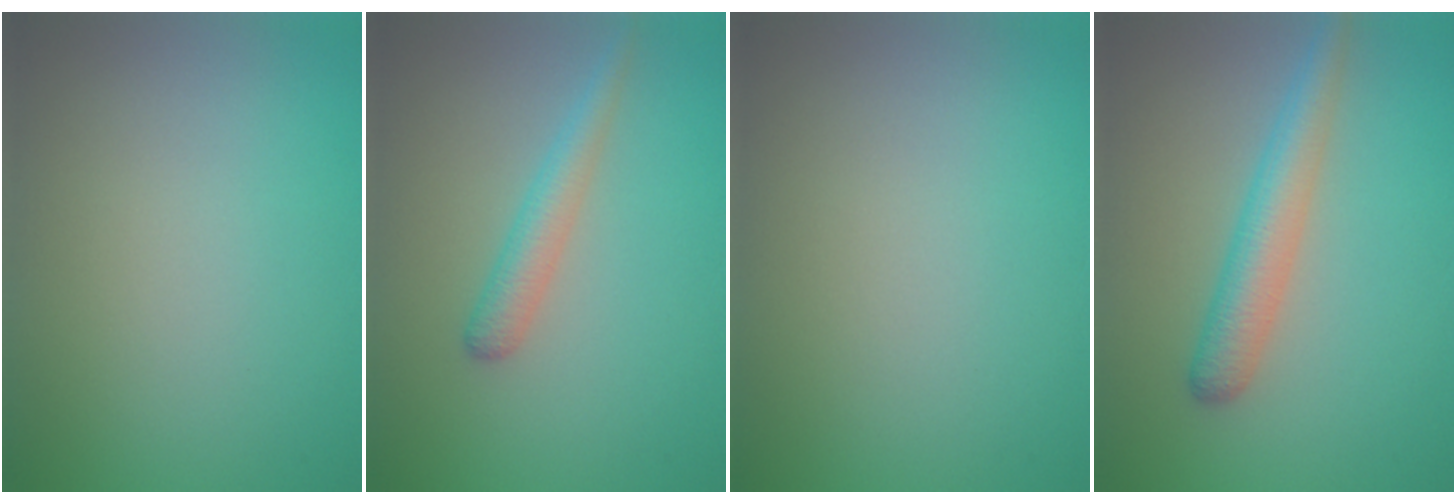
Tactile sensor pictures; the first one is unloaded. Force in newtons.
{"total": 2.4, "press": 2.3, "slide": 0.1}
{"total": 0.0}
{"total": 3.7, "press": 3.7, "slide": 0.1}